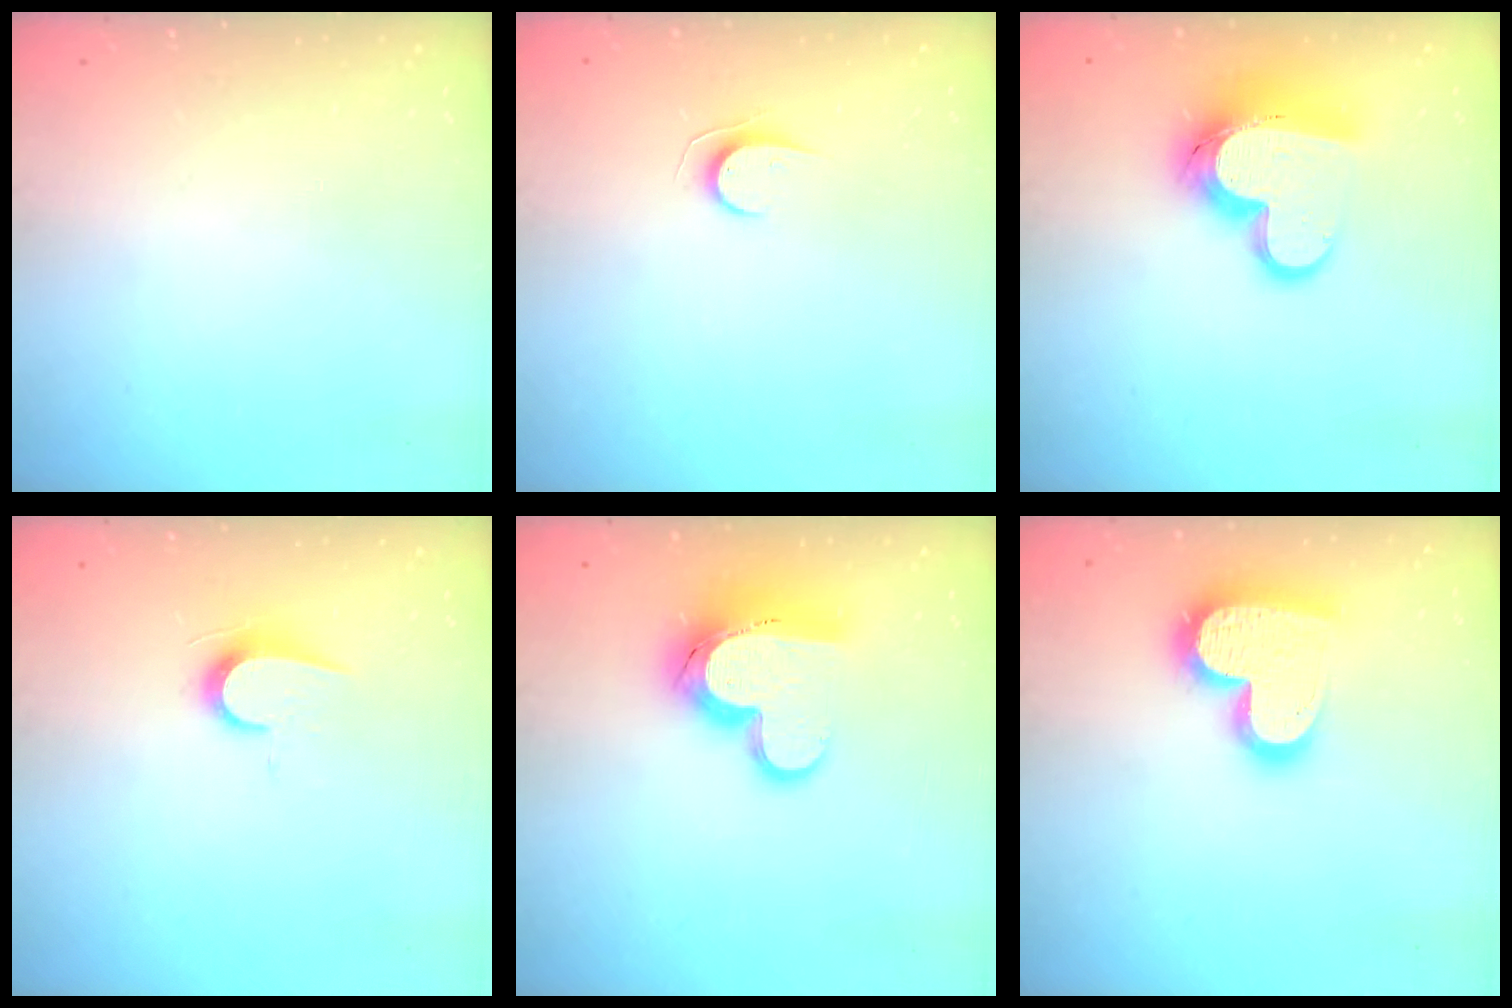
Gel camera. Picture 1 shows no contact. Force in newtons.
{"total": 5.6, "press": 5.6, "slide": 0.6}
{"total": 15.7, "press": 15.6, "slide": 1.3}
{"total": 6.5, "press": 6.4, "slide": 0.6}
{"total": 14.8, "press": 14.7, "slide": 1.3}
{"total": 18.7, "press": 18.7, "slide": 1.6}